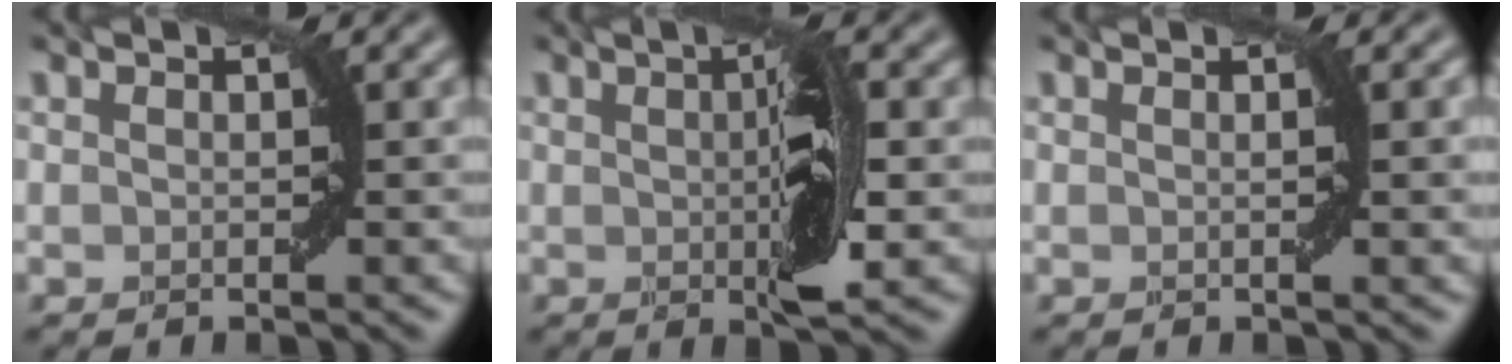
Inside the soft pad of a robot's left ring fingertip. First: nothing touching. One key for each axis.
{"total": 5.1, "fx": 0.2, "fy": 1.0, "fz": 5.0, "tx": -0.082, "ty": 0.002, "tz": 0.003}
{"total": 1.8, "fx": 0.1, "fy": 0.3, "fz": 1.8, "tx": -0.023, "ty": 0.004, "tz": -0.001}